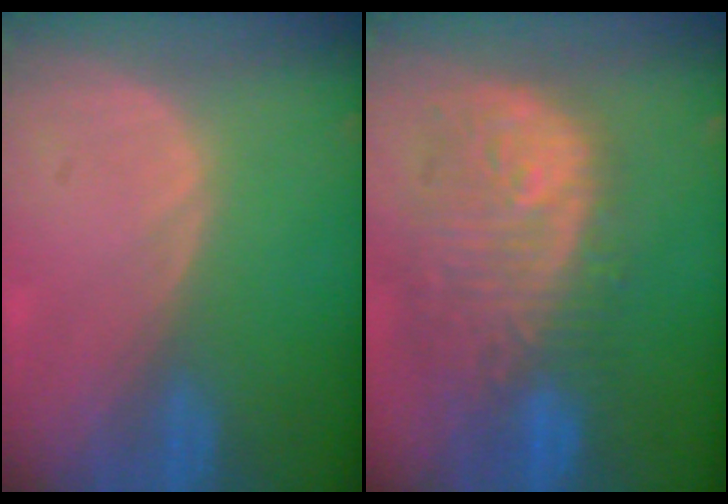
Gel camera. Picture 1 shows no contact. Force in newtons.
{"total": 12.0, "press": 10.7, "slide": 5.3}